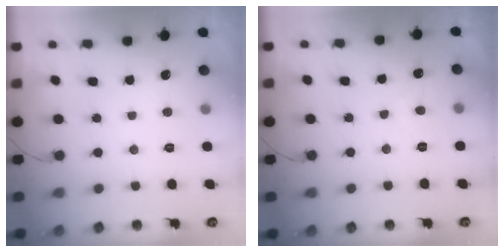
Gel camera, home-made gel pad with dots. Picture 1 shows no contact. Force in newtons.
{"total": 3.1, "press": 3.0, "slide": 0.6}